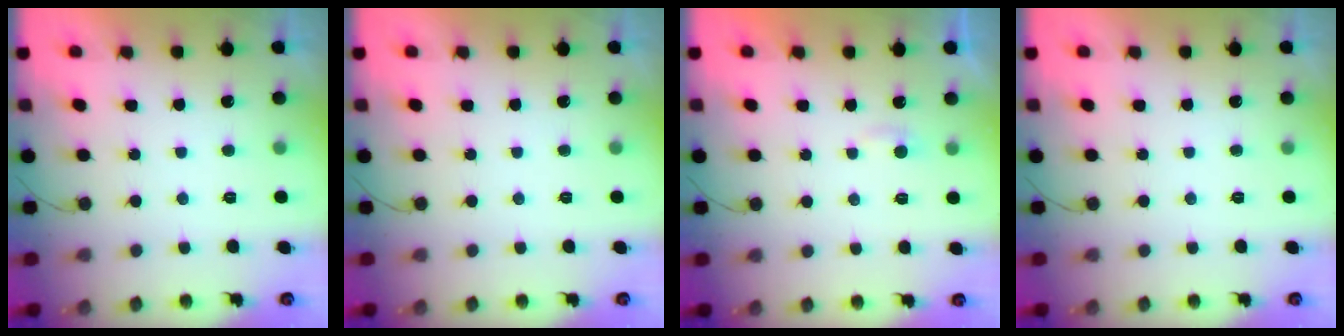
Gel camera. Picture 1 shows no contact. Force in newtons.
{"total": 0.0}
{"total": 2.4, "press": 2.4, "slide": 0.2}
{"total": 0.0}